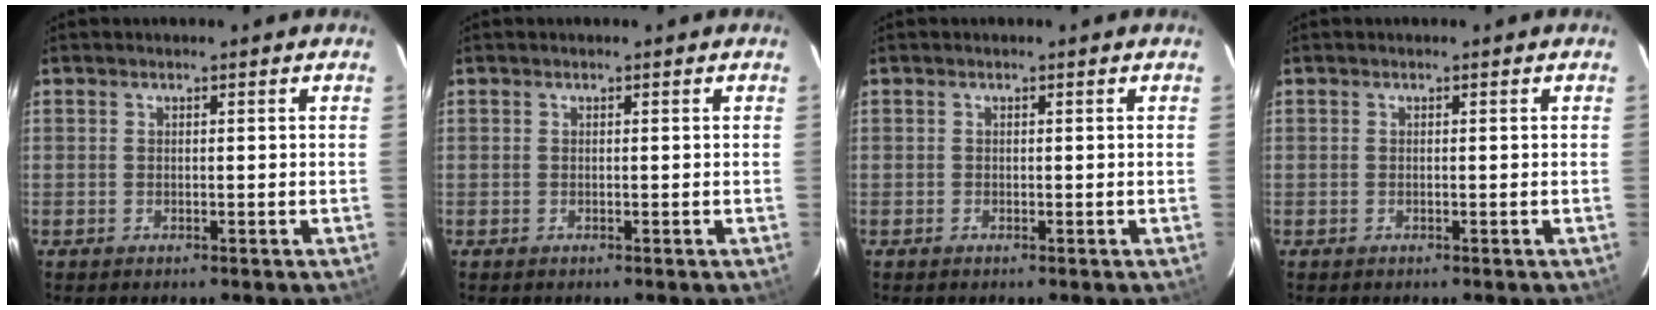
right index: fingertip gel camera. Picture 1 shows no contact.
{"total": 0.0}
{"total": 0.0}
{"total": 0.0}